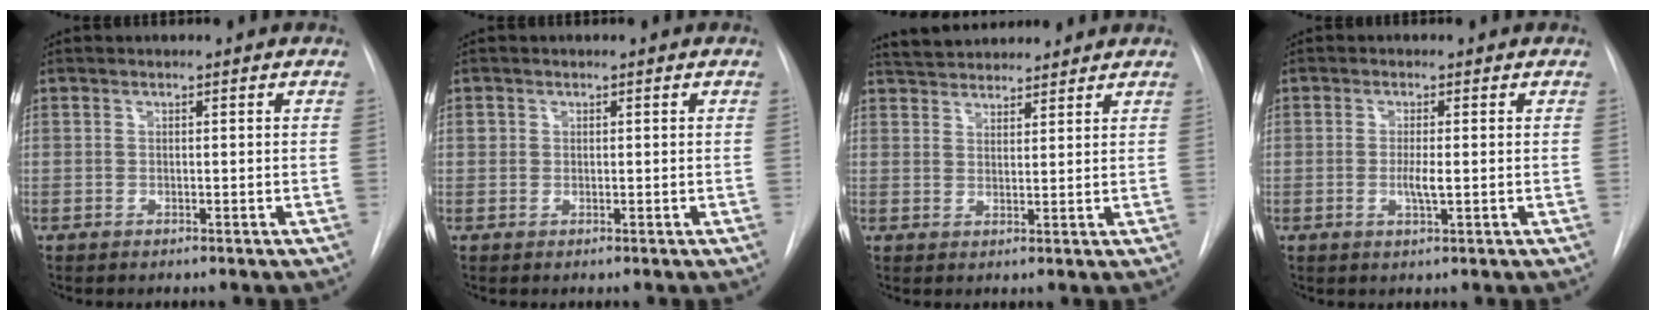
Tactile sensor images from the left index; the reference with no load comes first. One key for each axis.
{"total": 0.9, "fx": 0.3, "fy": 0.9, "fz": 0.1, "tx": 0.005, "ty": 0.008, "tz": 0.003}
{"total": 8.2, "fx": 7.7, "fy": 1.9, "fz": 2.0, "tx": -0.034, "ty": 0.024, "tz": 0.120}
{"total": 2.3, "fx": -0.5, "fy": 0.2, "fz": 2.2, "tx": -0.046, "ty": -0.010, "tz": -0.009}